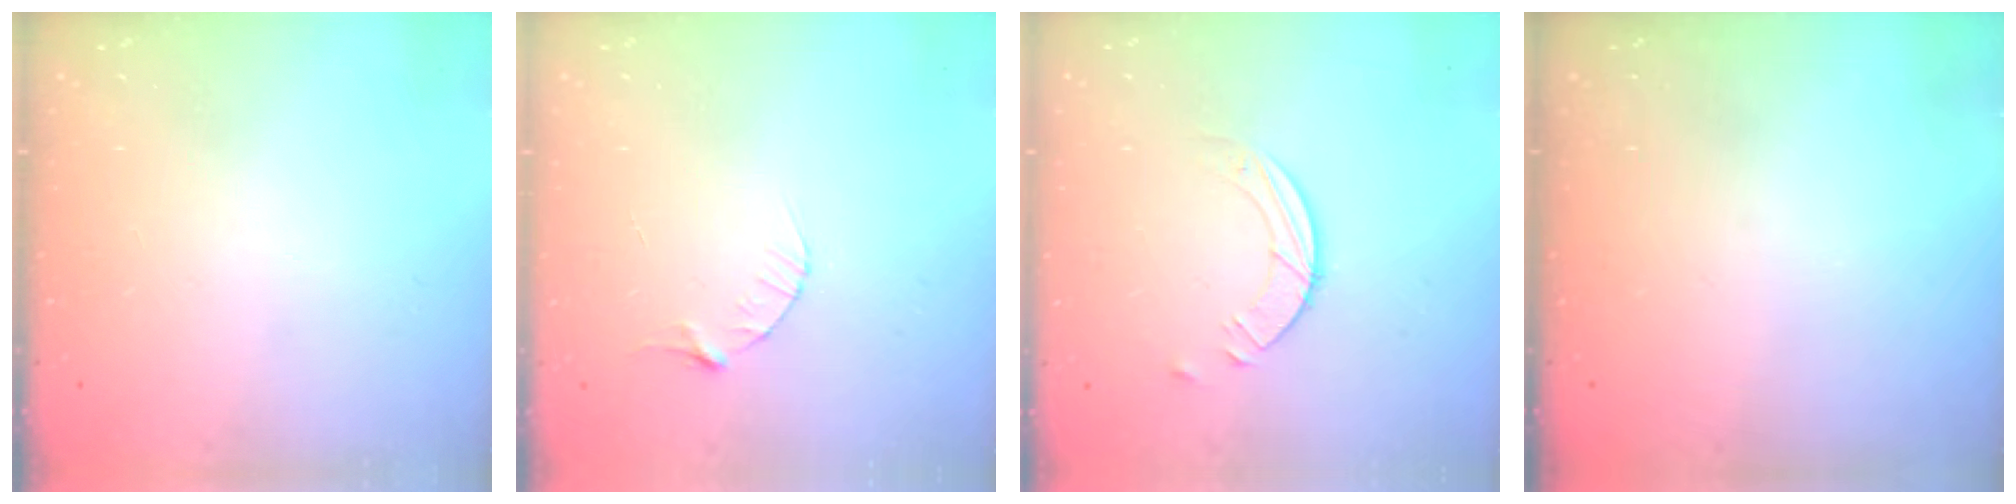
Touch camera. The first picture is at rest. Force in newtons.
{"total": 3.1, "press": 3.0, "slide": 0.4}
{"total": 3.8, "press": 3.7, "slide": 0.4}
{"total": 0.0}